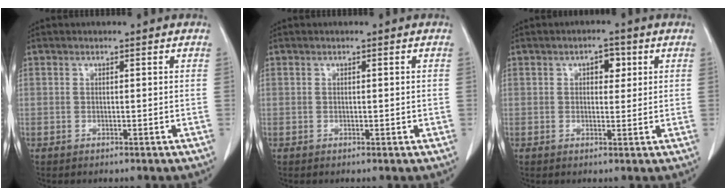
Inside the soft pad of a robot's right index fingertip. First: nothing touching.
{"total": 0.6, "force": [0.0, 0.3, 0.5], "torque": [-0.007, 0.000, 0.003]}
{"total": 2.9, "force": [1.1, 1.7, 2.2], "torque": [-0.028, 0.008, 0.014]}